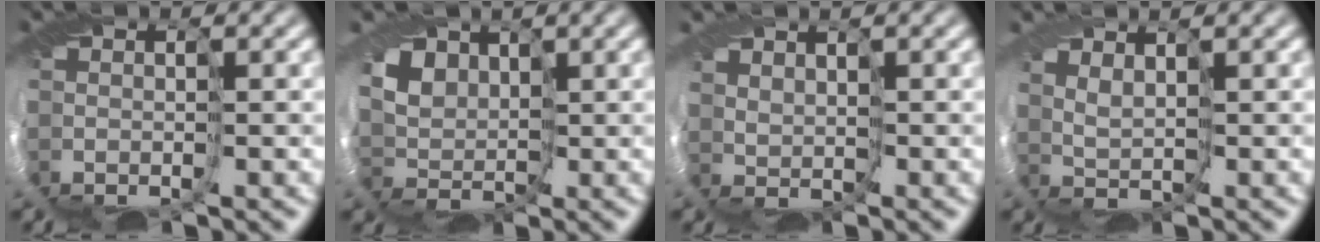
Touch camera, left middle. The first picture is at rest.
{"total": 4.2, "force": [2.8, 2.8, 1.4], "torque": [-0.043, 0.001, 0.047]}
{"total": 1.2, "force": [1.2, 0.2, -0.1], "torque": [-0.002, -0.002, 0.020]}
{"total": 1.3, "force": [1.2, -0.1, 0.3], "torque": [-0.013, -0.001, 0.021]}